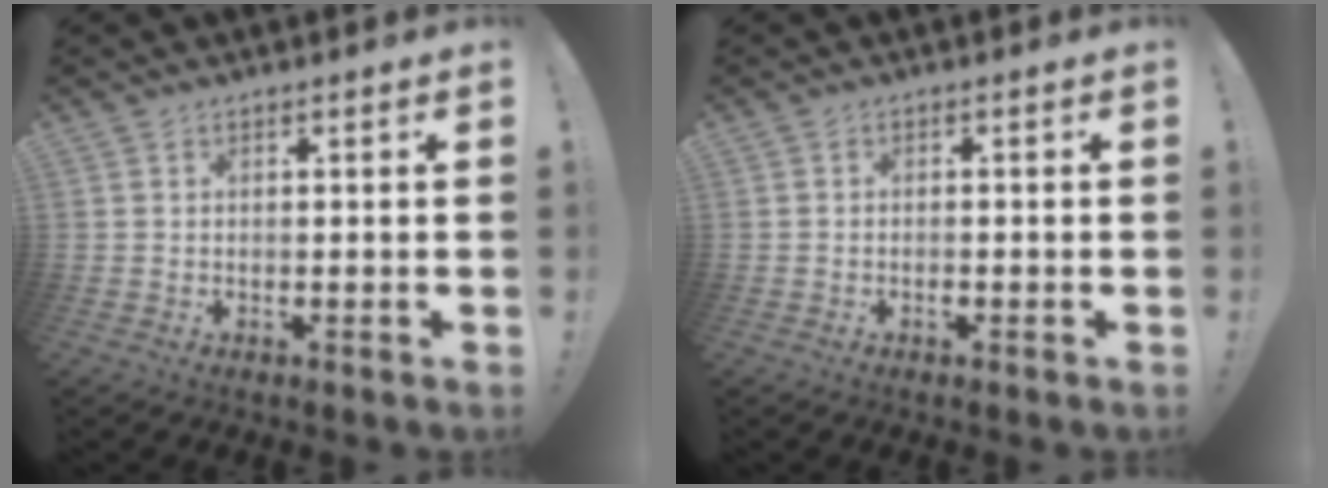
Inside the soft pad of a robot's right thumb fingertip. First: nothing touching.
{"total": 0.8, "force": [-0.6, 0.2, 0.5], "torque": [-0.007, -0.002, -0.010]}